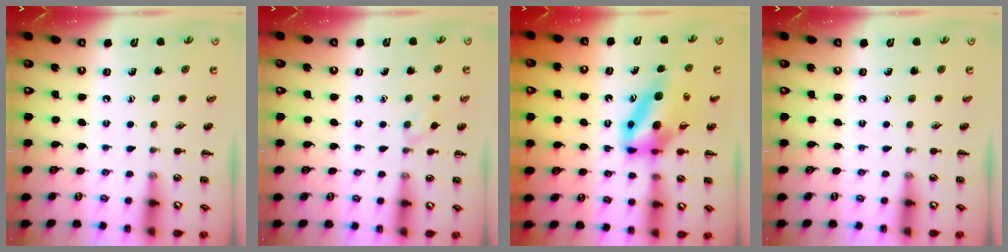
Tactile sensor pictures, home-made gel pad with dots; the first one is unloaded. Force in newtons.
{"total": 4.5, "press": 4.2, "slide": 1.6}
{"total": 10.5, "press": 10.0, "slide": 3.3}
{"total": 0.0}